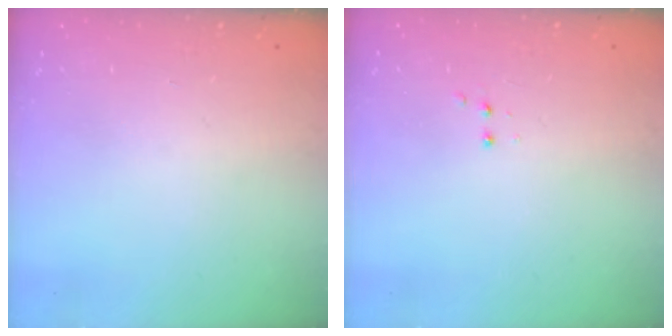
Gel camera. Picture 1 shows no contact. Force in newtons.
{"total": 2.8, "press": 2.8, "slide": 0.6}